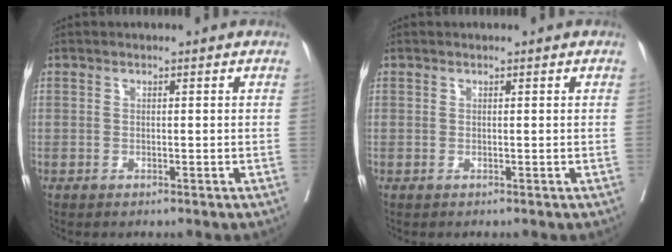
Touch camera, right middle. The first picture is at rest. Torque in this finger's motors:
{"motor_torque": [0.00, 0.00, 0.00, 0.00]}